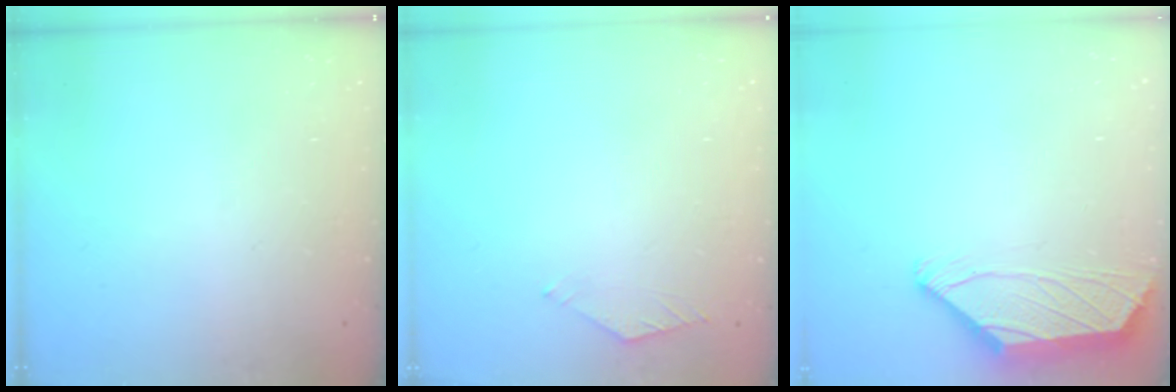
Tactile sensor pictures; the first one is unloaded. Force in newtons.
{"total": 3.1, "press": 3.1, "slide": 0.4}
{"total": 1.8, "press": 1.6, "slide": 0.7}